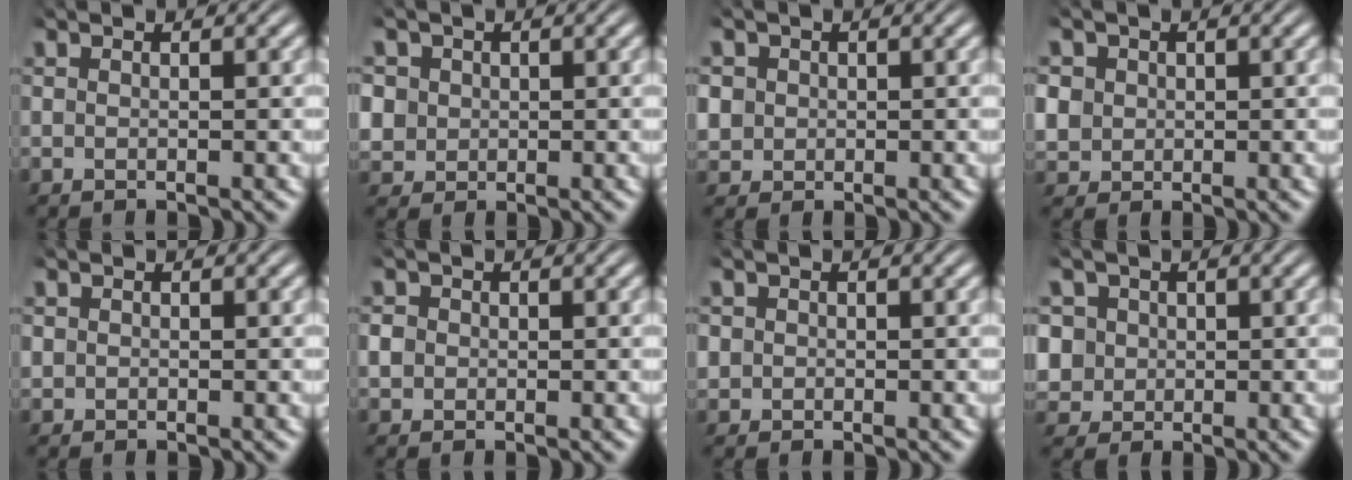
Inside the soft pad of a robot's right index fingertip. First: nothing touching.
{"total": 4.9, "force": [0.2, 4.5, 1.9], "torque": [-0.058, -0.017, 0.011]}
{"total": 3.2, "force": [0.1, 3.0, 1.2], "torque": [-0.039, -0.012, 0.008]}
{"total": 3.9, "force": [0.2, 3.5, 1.5], "torque": [-0.047, -0.013, 0.012]}
{"total": 0.6, "force": [-0.1, 0.6, 0.2], "torque": [-0.009, -0.009, 0.004]}
{"total": 1.6, "force": [-0.2, 1.5, 0.6], "torque": [-0.022, -0.005, -0.001]}
{"total": 1.7, "force": [-0.2, 1.7, 0.4], "torque": [-0.021, -0.012, 0.002]}
{"total": 6.9, "force": [0.1, 6.4, 2.7], "torque": [-0.080, -0.026, 0.009]}